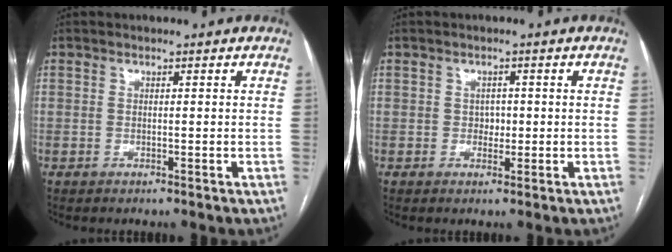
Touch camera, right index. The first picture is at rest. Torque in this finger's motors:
{"motor_torque": [0.24, 0.21, 0.07, 0.02]}